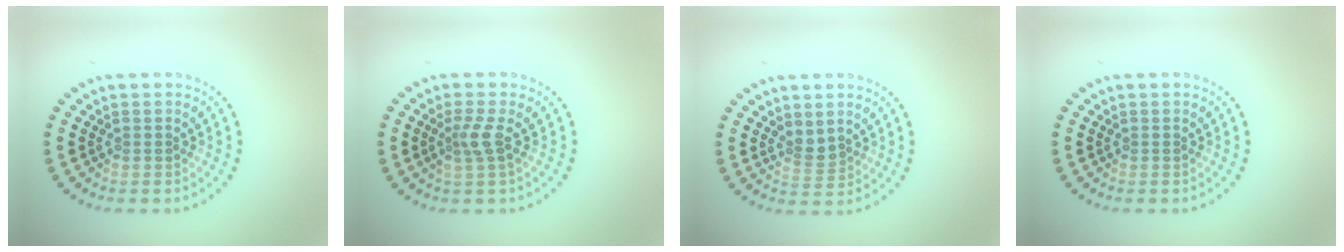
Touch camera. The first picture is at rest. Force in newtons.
{"total": 2.0, "press": 1.4, "slide": 1.4}
{"total": 1.5, "press": 1.3, "slide": 0.9}
{"total": 0.0}